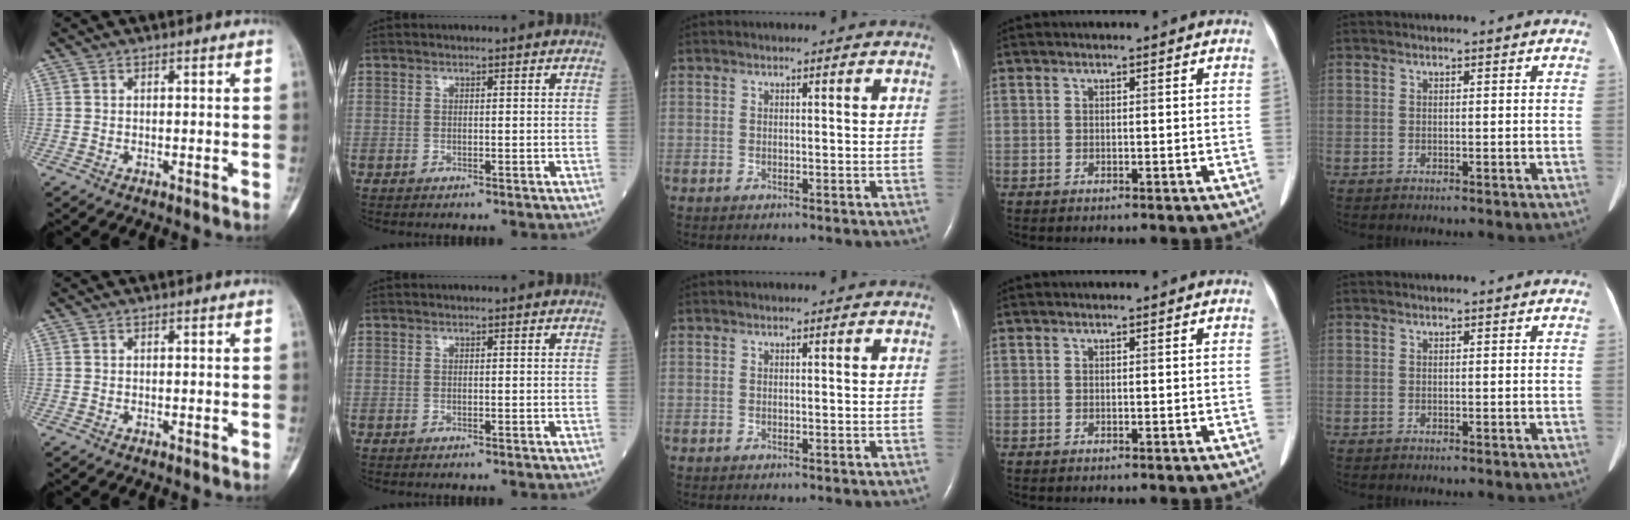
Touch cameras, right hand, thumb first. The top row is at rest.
{}